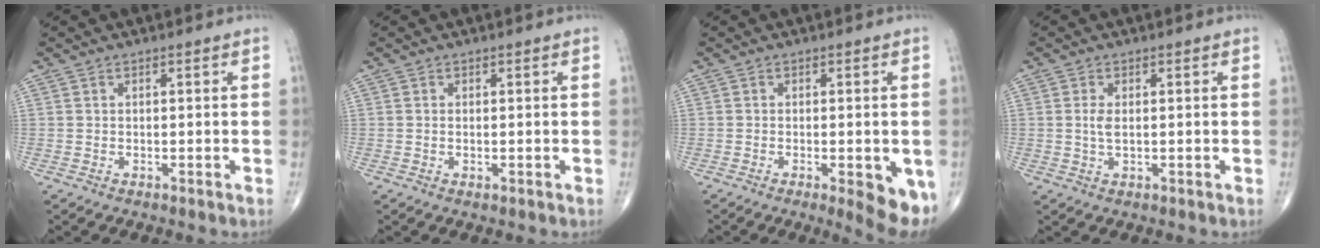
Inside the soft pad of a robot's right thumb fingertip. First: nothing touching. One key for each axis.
{"total": 0.7, "fx": -0.1, "fy": 0.3, "fz": 0.6, "tx": -0.013, "ty": -0.004, "tz": 0.000}
{"total": 8.1, "fx": -2.5, "fy": 2.6, "fz": 7.3, "tx": -0.085, "ty": -0.015, "tz": -0.029}
{"total": 2.3, "fx": 0.2, "fy": 1.0, "fz": 2.0, "tx": -0.046, "ty": -0.003, "tz": 0.005}